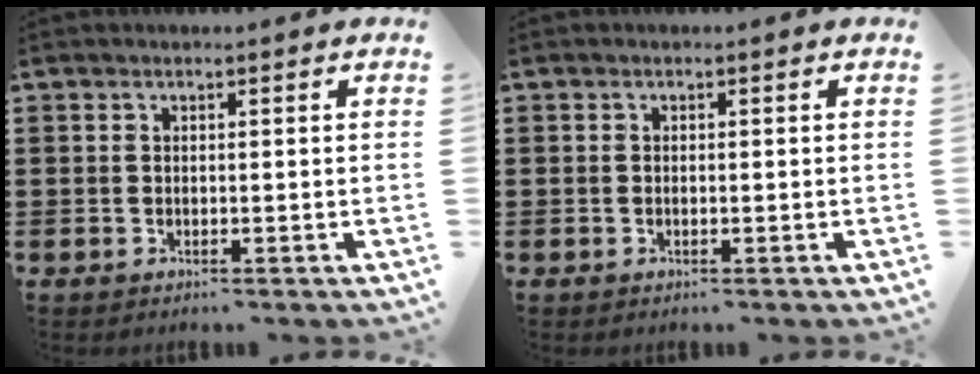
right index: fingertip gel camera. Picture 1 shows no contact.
{"total": 0.0}